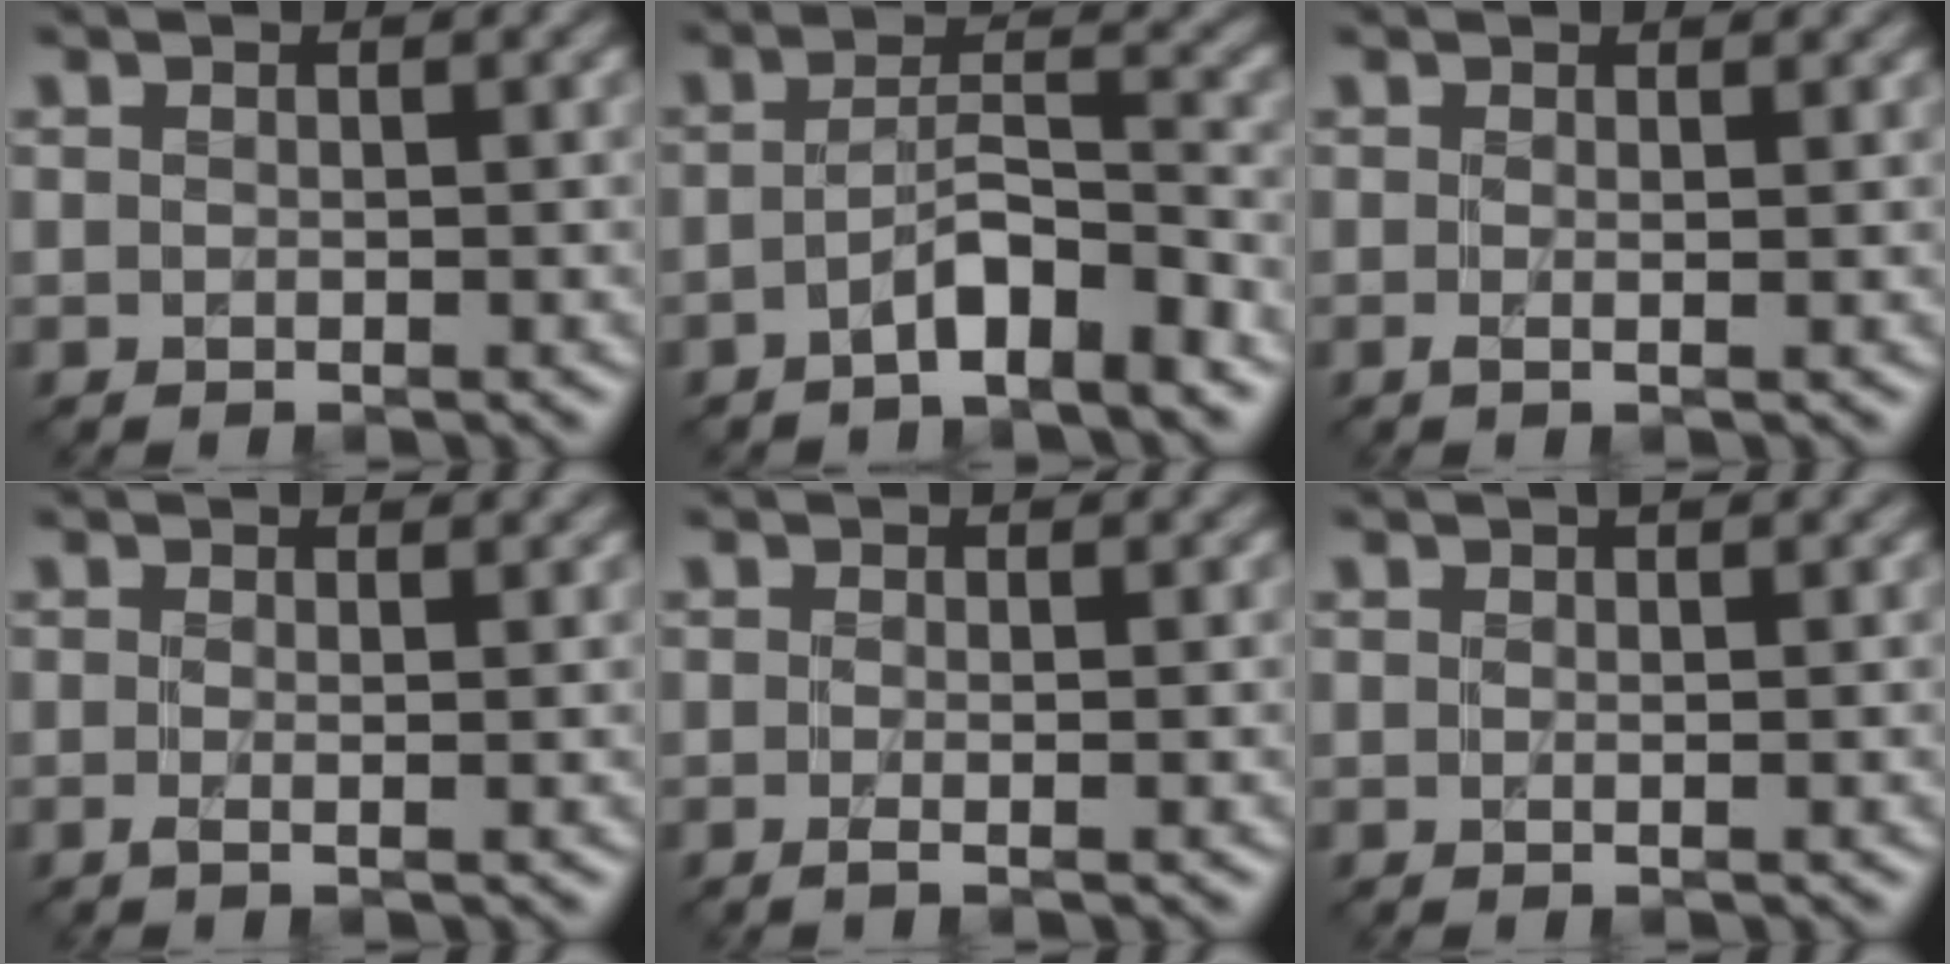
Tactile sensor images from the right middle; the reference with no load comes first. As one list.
[{"total": 4.1, "force": [-2.4, 0.9, 3.2], "torque": [-0.057, 0.011, -0.047]}, {"total": 1.5, "force": [0.3, 0.5, 1.4], "torque": [-0.023, 0.000, -0.001]}, {"total": 2.0, "force": [0.5, 0.6, 1.8], "torque": [-0.028, 0.002, -0.002]}, {"total": 1.7, "force": [-0.1, 0.5, 1.6], "torque": [-0.026, -0.003, -0.007]}, {"total": 2.8, "force": [1.4, 1.1, 2.1], "torque": [-0.014, 0.004, -0.007]}]